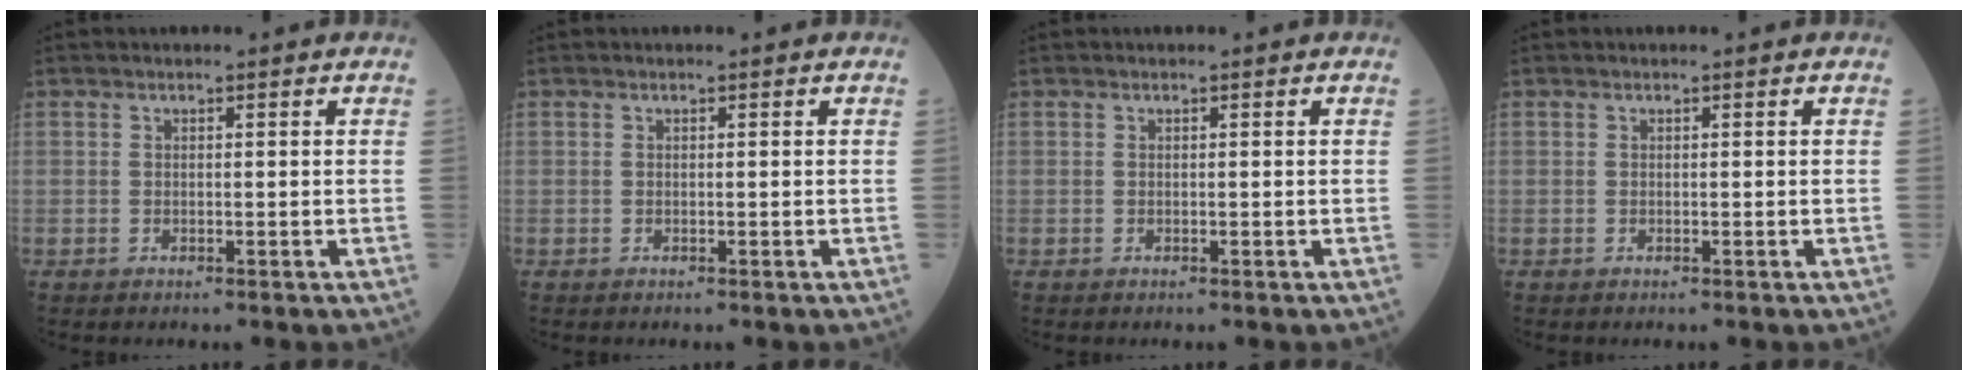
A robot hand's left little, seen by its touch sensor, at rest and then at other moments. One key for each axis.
{"total": 0.0}
{"total": 0.0}
{"total": 0.0}